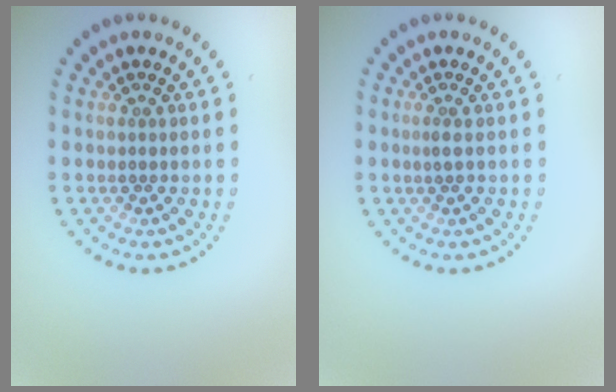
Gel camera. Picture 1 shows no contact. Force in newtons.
{"total": 0.8, "press": 0.5, "slide": 0.6}